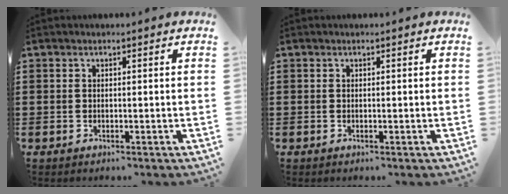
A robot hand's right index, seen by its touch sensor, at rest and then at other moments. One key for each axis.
{"total": 0.0}